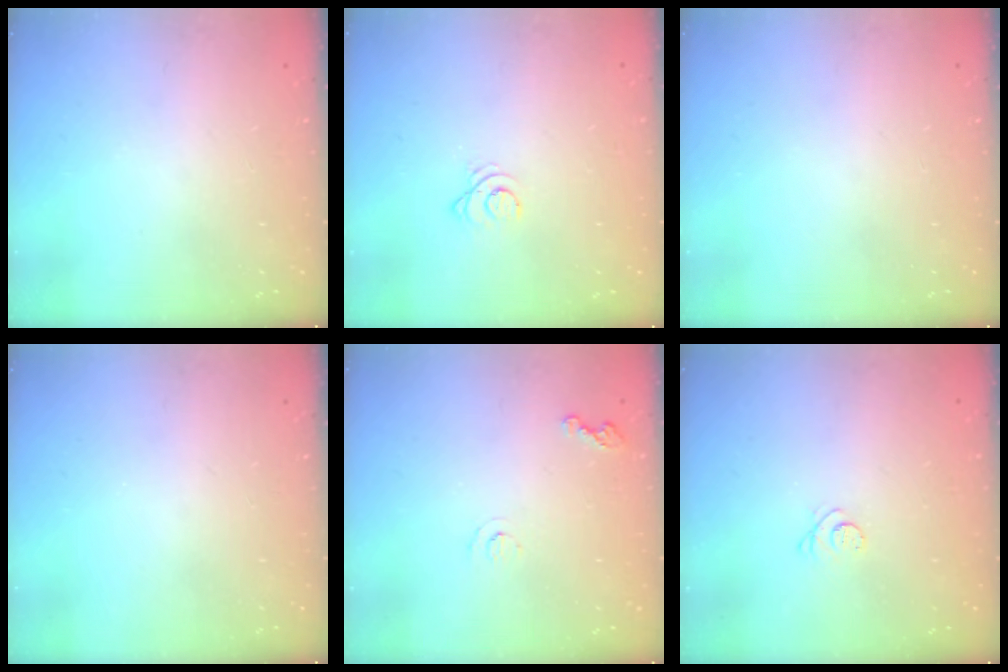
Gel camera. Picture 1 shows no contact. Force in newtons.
{"total": 2.5, "press": 2.5, "slide": 0.3}
{"total": 0.0}
{"total": 0.0}
{"total": 3.7, "press": 3.6, "slide": 0.5}
{"total": 2.3, "press": 2.3, "slide": 0.3}